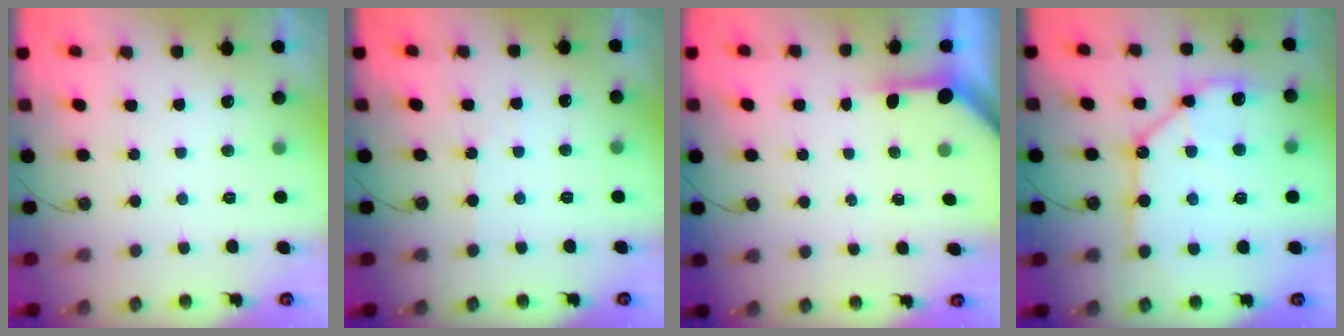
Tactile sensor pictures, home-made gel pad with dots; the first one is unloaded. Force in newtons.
{"total": 1.0, "press": 1.0, "slide": 0.2}
{"total": 3.3, "press": 3.3, "slide": 0.4}
{"total": 15.2, "press": 15.1, "slide": 1.7}